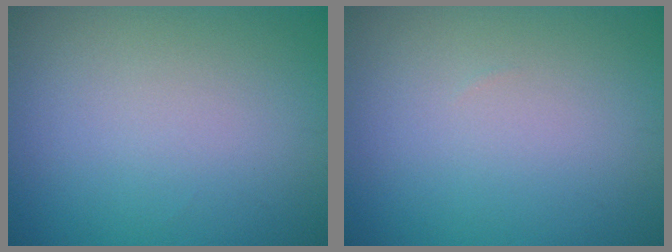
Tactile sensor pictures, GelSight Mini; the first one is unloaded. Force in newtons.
{"total": 0.0}